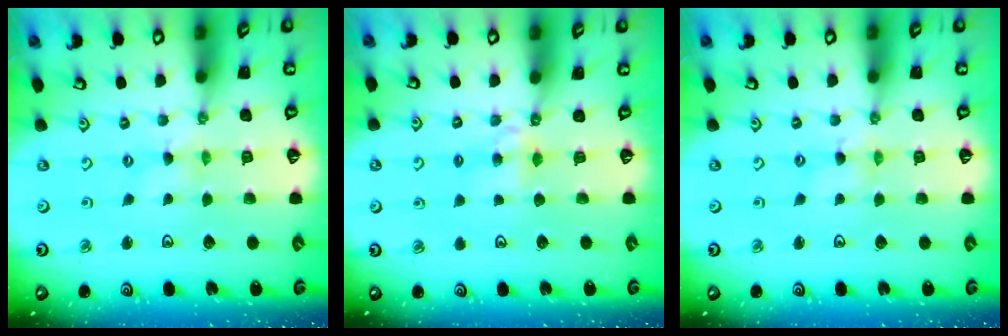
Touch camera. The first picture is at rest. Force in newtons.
{"total": 4.5, "press": 4.5, "slide": 0.5}
{"total": 1.4, "press": 1.4, "slide": 0.2}